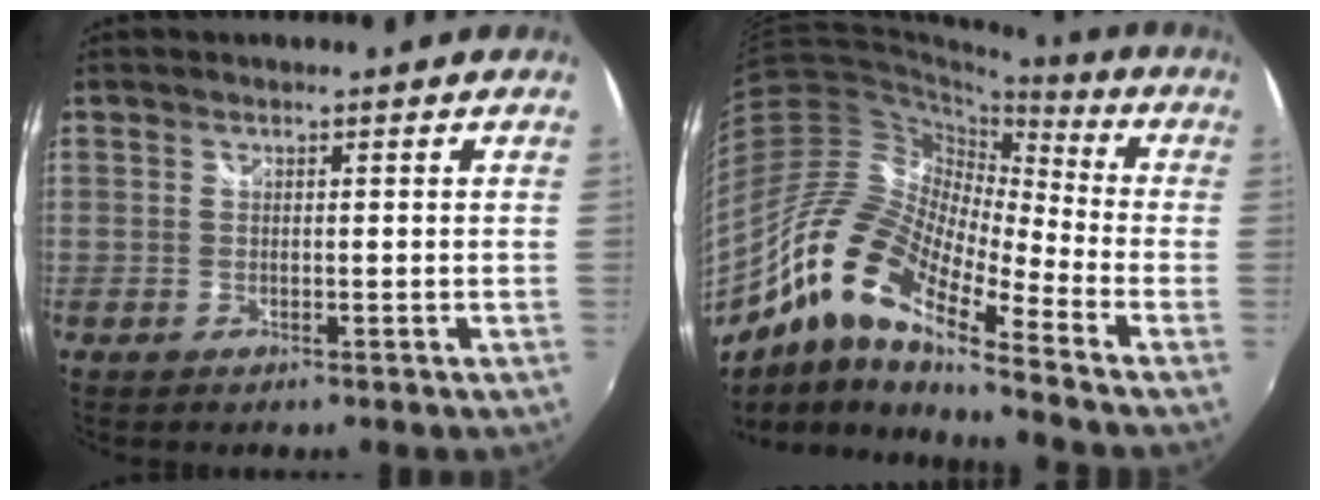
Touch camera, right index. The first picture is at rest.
{"total": 15.8, "force": [-10.0, 4.1, 11.5], "torque": [-0.201, 0.004, -0.215]}